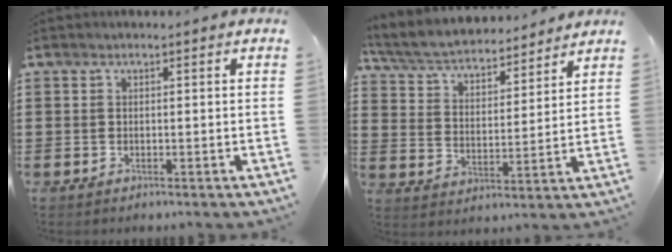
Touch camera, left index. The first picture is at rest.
{"total": 5.0, "force": [4.7, 0.8, 1.4], "torque": [-0.052, -0.031, 0.077]}